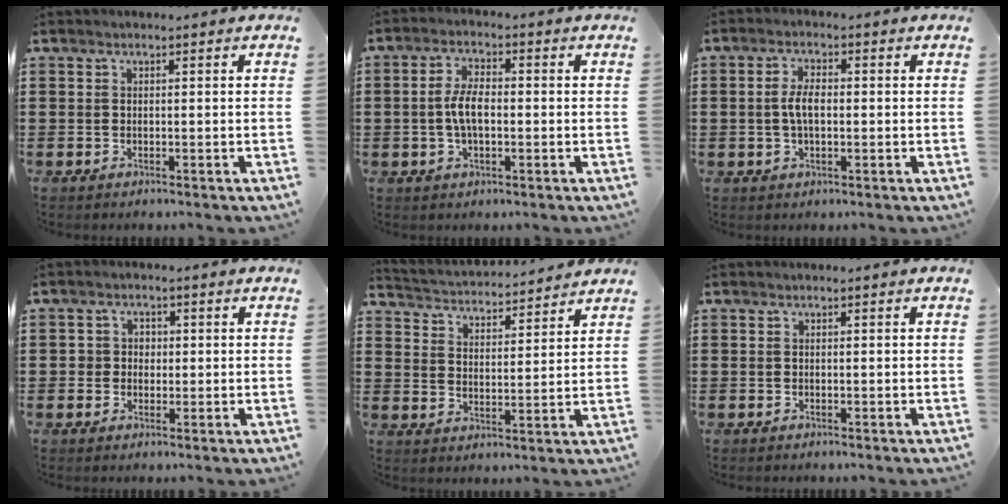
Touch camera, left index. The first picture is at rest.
{"total": 5.2, "force": [-0.5, 2.2, 4.7], "torque": [-0.107, -0.001, -0.015]}
{"total": 4.0, "force": [0.0, 1.7, 3.6], "torque": [-0.084, -0.001, -0.007]}
{"total": 2.2, "force": [0.1, 2.1, 0.5], "torque": [-0.020, 0.009, -0.003]}
{"total": 3.0, "force": [2.9, 0.0, -0.2], "torque": [-0.017, -0.026, 0.045]}
{"total": 0.0}